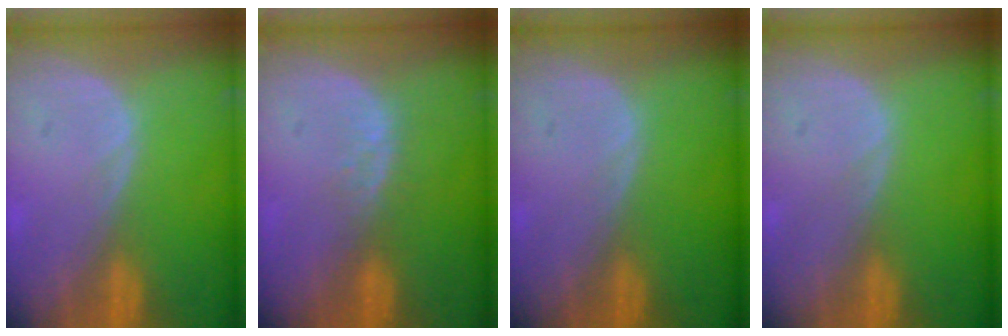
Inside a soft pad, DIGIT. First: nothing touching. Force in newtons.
{"total": 2.9, "press": 2.3, "slide": 1.8}
{"total": 0.0}
{"total": 0.0}